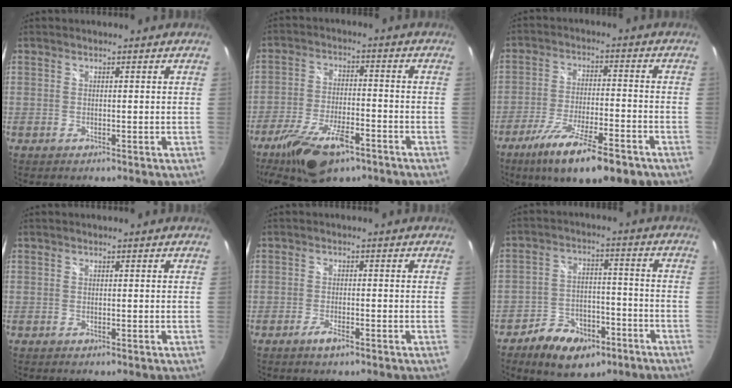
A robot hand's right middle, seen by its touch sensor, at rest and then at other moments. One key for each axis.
{"total": 14.7, "fx": -9.5, "fy": 5.7, "fz": 9.7, "tx": -0.205, "ty": -0.028, "tz": -0.166}
{"total": 15.7, "fx": -10.2, "fy": 3.6, "fz": 11.4, "tx": -0.214, "ty": -0.044, "tz": -0.169}
{"total": 0.0}
{"total": 2.8, "fx": -2.0, "fy": 0.7, "fz": 1.9, "tx": -0.046, "ty": -0.005, "tz": -0.039}
{"total": 12.2, "fx": -7.7, "fy": 7.0, "fz": 6.3, "tx": -0.130, "ty": 0.010, "tz": -0.113}